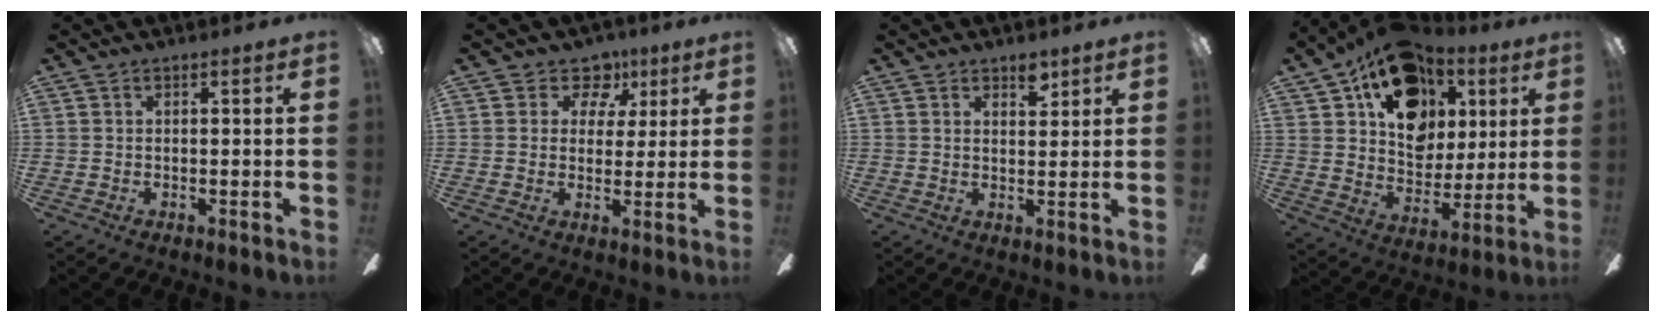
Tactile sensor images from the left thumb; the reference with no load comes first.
{"total": 7.9, "force": [3.9, 6.3, 2.8], "torque": [-0.028, -0.018, 0.068]}
{"total": 4.1, "force": [3.2, 1.8, 1.9], "torque": [-0.002, -0.021, 0.050]}
{"total": 19.6, "force": [10.6, 13.7, 9.1], "torque": [-0.147, -0.048, 0.196]}